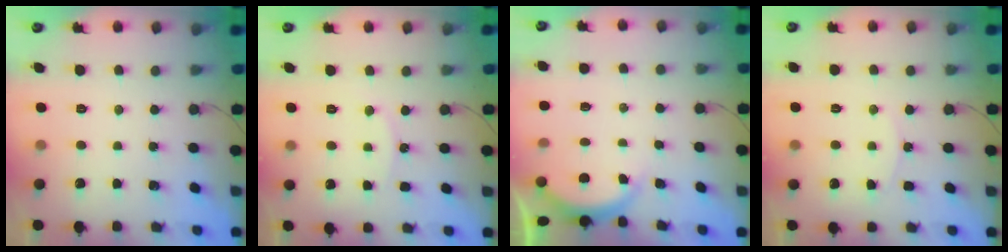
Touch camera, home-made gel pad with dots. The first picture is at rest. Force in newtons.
{"total": 8.2, "press": 8.2, "slide": 0.5}
{"total": 2.1, "press": 2.0, "slide": 0.3}
{"total": 6.7, "press": 6.7, "slide": 0.6}